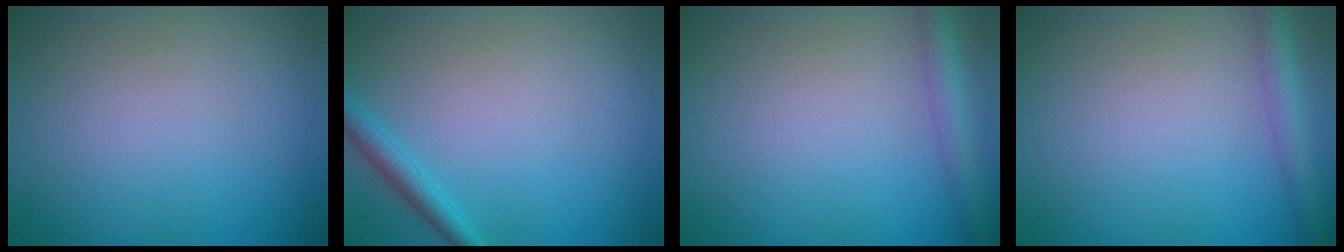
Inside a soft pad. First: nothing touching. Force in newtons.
{"total": 1.9, "press": 1.9, "slide": 0.0}
{"total": 2.6, "press": 2.6, "slide": 0.0}
{"total": 2.6, "press": 2.6, "slide": 0.0}